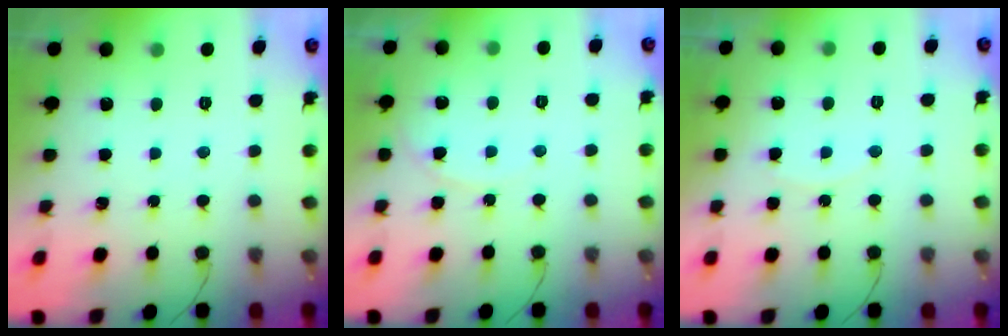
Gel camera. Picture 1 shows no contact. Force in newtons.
{"total": 5.0, "press": 4.9, "slide": 0.7}
{"total": 5.9, "press": 5.9, "slide": 0.4}